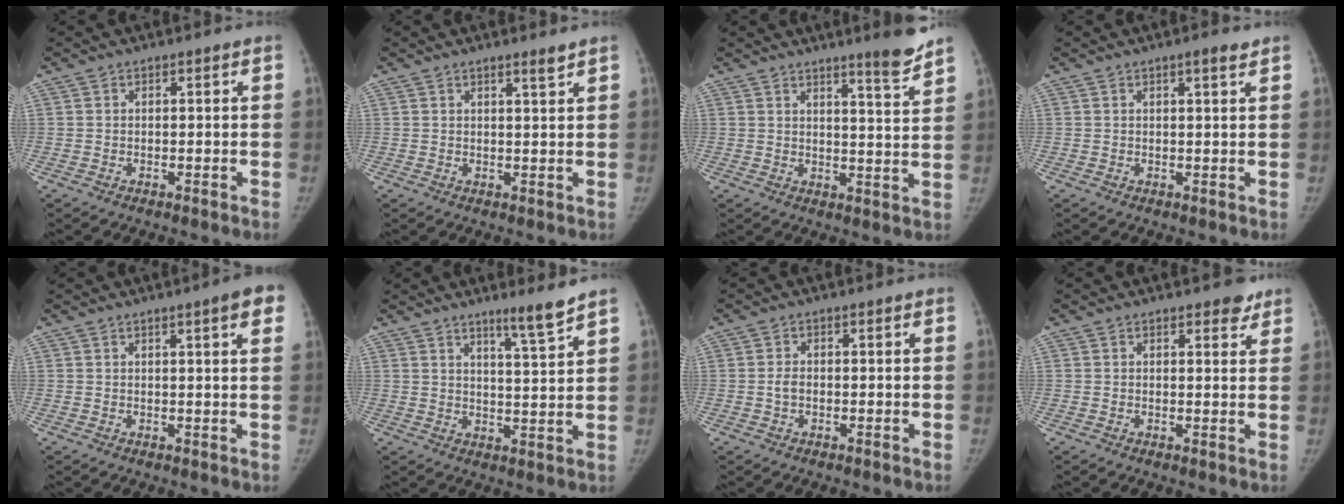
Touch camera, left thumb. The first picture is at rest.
{"total": 2.0, "force": [1.6, -0.3, 1.2], "torque": [-0.017, -0.016, 0.026]}
{"total": 7.0, "force": [5.6, -0.1, 4.2], "torque": [-0.052, -0.050, 0.081]}
{"total": 2.2, "force": [1.4, 0.2, 1.6], "torque": [-0.026, -0.008, 0.021]}
{"total": 5.7, "force": [3.0, 0.5, 4.9], "torque": [-0.053, -0.005, 0.035]}
{"total": 6.2, "force": [4.8, -0.5, 3.9], "torque": [-0.059, -0.046, 0.081]}
{"total": 1.7, "force": [-0.2, 1.0, 1.3], "torque": [-0.024, 0.006, -0.003]}
{"total": 3.2, "force": [2.4, 1.3, 1.6], "torque": [-0.003, -0.013, 0.028]}